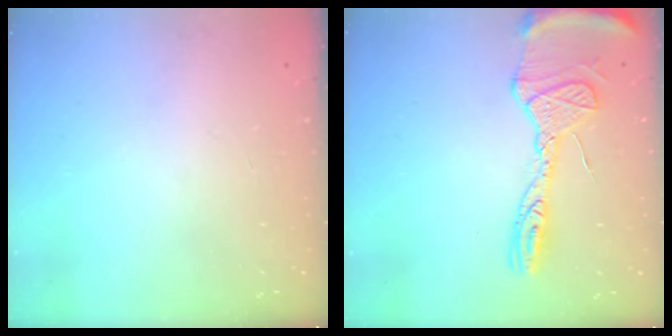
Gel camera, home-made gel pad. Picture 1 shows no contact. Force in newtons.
{"total": 16.0, "press": 15.9, "slide": 1.6}